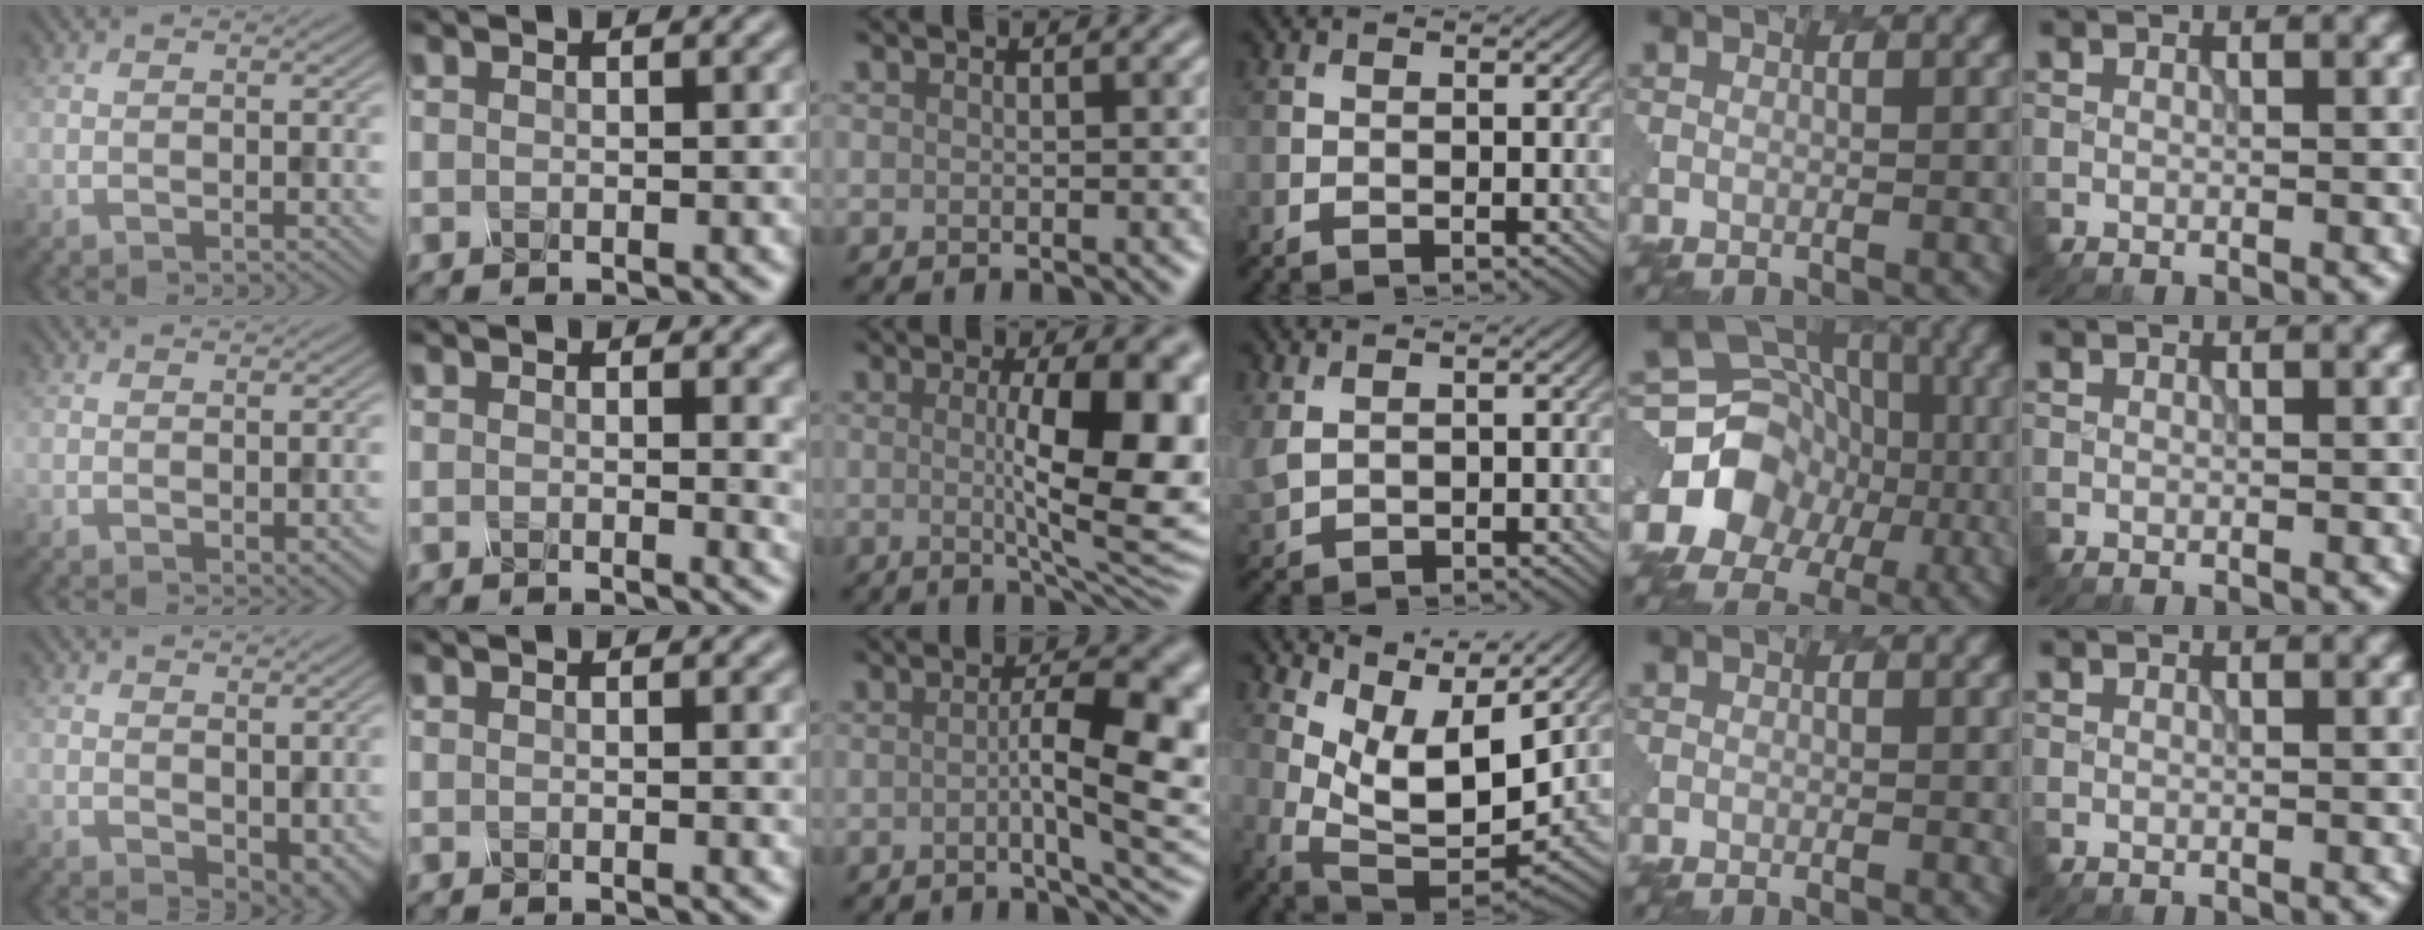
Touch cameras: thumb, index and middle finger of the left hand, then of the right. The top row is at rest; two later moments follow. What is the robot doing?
{"motion": "screw", "object": "spray bottle"}